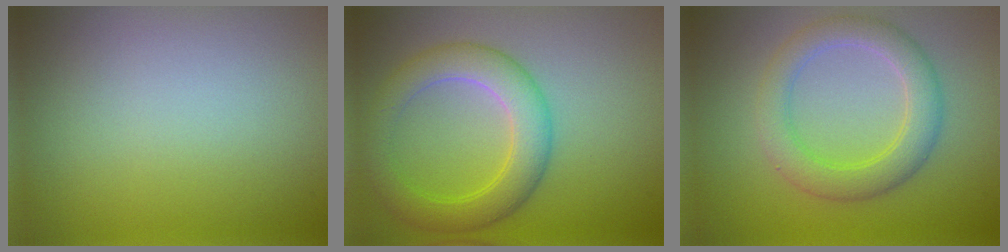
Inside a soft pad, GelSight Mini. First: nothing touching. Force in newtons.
{"total": 5.2, "press": 5.2, "slide": 0.1}
{"total": 3.5, "press": 3.5, "slide": 0.5}